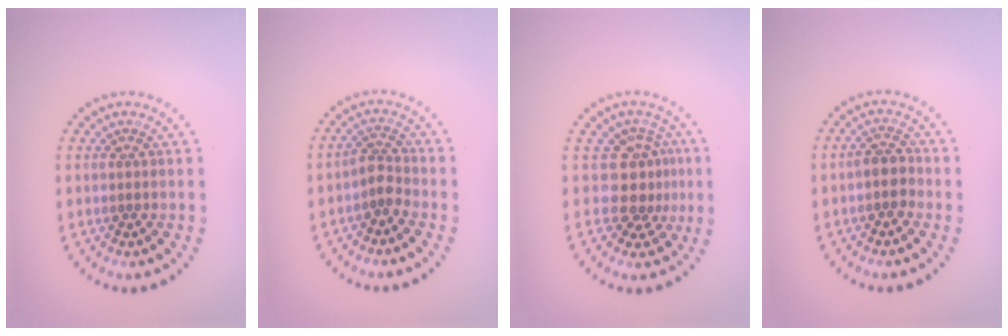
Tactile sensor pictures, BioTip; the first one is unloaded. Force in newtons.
{"total": 1.9, "press": 1.4, "slide": 1.2}
{"total": 3.0, "press": 2.2, "slide": 2.0}
{"total": 2.0, "press": 1.8, "slide": 0.8}